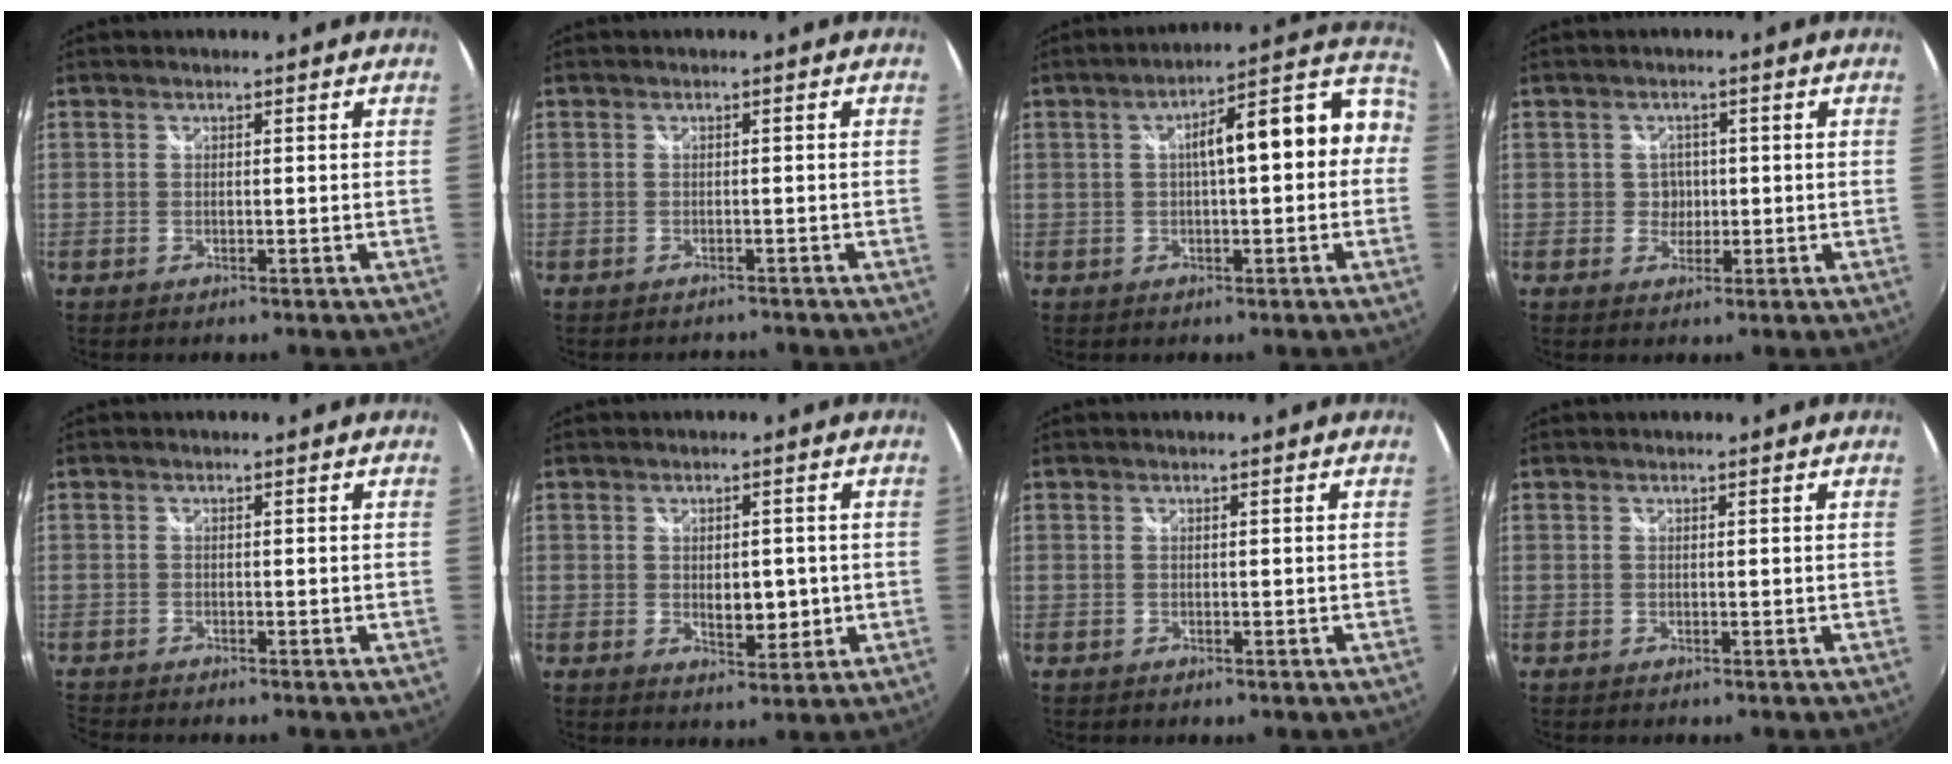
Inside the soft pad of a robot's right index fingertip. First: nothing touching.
{"total": 2.4, "force": [-2.3, 0.3, 0.5], "torque": [-0.014, -0.012, -0.031]}
{"total": 12.5, "force": [0.2, 3.3, 12.0], "torque": [-0.163, 0.050, 0.009]}
{"total": 2.2, "force": [-0.1, 2.2, 0.3], "torque": [-0.002, 0.006, -0.001]}
{"total": 2.6, "force": [-2.5, -0.2, 0.6], "torque": [-0.024, -0.017, -0.051]}
{"total": 4.8, "force": [-0.4, 2.7, 4.0], "torque": [-0.061, -0.005, 0.002]}
{"total": 0.0}
{"total": 0.0}